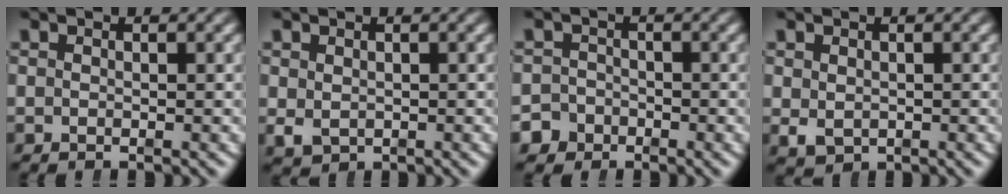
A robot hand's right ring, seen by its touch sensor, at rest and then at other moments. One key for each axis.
{"total": 1.4, "fx": -0.3, "fy": 1.0, "fz": 0.9, "tx": -0.023, "ty": -0.018, "tz": 0.010}
{"total": 3.9, "fx": -2.6, "fy": 2.9, "fz": 0.3, "tx": -0.008, "ty": -0.019, "tz": -0.044}
{"total": 1.5, "fx": -0.4, "fy": 1.1, "fz": 0.9, "tx": -0.023, "ty": -0.020, "tz": 0.010}